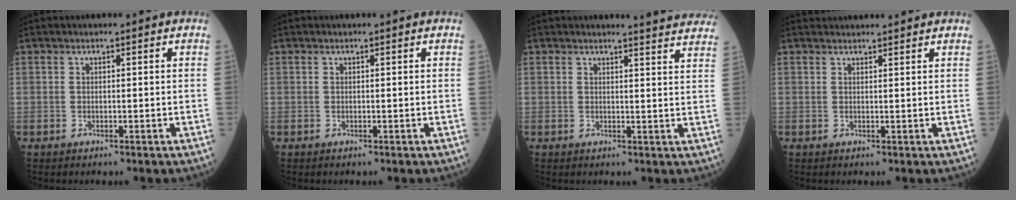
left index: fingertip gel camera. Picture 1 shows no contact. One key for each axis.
{"total": 0.0}
{"total": 9.4, "fx": 9.2, "fy": -0.1, "fz": 2.0, "tx": -0.019, "ty": -0.034, "tz": 0.079}
{"total": 4.1, "fx": 4.1, "fy": 0.2, "fz": 0.7, "tx": -0.007, "ty": 0.031, "tz": 0.055}